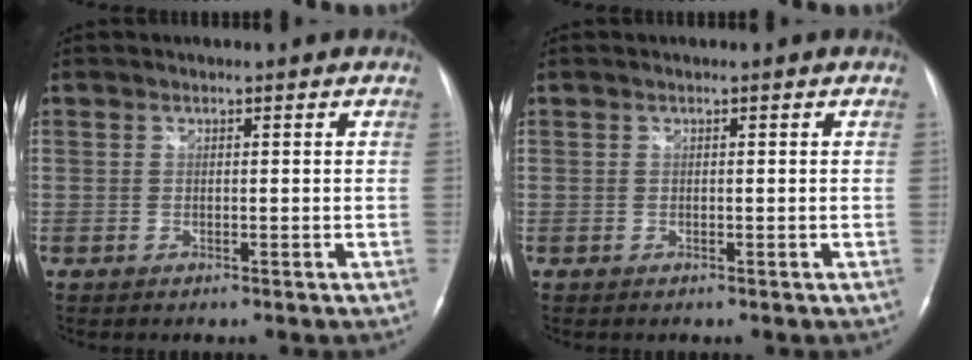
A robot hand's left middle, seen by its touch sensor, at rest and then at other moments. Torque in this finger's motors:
{"motor_torque": [0.14, -0.07, 0.04, 0.00]}